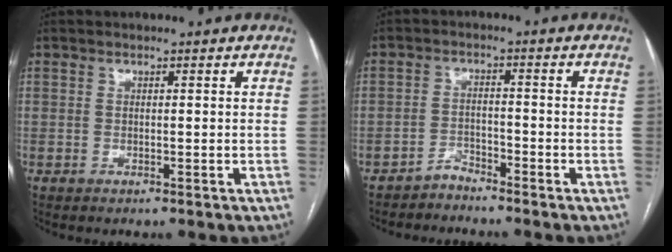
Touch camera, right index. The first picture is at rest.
{"total": 2.4, "force": [-2.3, 0.5, -0.4], "torque": [0.015, -0.003, -0.042]}